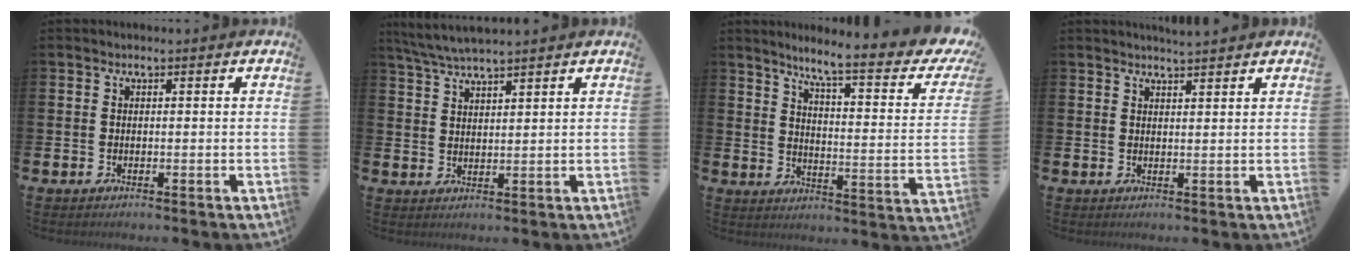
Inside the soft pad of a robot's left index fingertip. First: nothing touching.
{"total": 4.4, "force": [4.2, 0.0, 1.4], "torque": [-0.047, -0.011, 0.077]}
{"total": 7.2, "force": [5.5, 0.8, 4.5], "torque": [-0.086, -0.052, 0.076]}
{"total": 2.5, "force": [2.5, -0.2, 0.2], "torque": [0.001, -0.015, 0.045]}